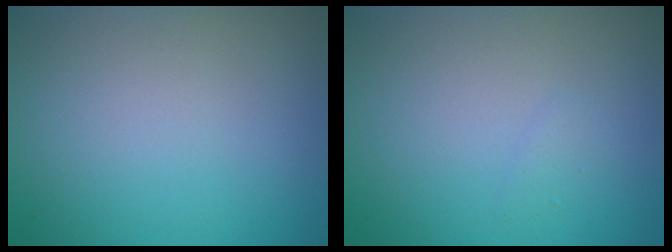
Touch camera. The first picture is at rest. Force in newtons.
{"total": 0.6, "press": 0.6, "slide": 0.0}